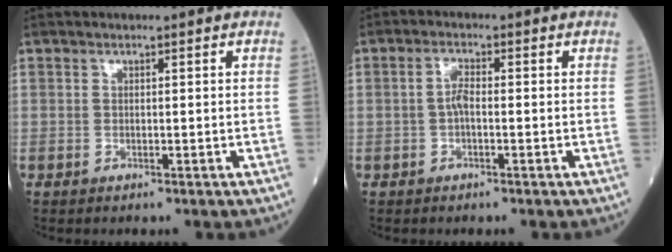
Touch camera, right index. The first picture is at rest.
{"total": 2.4, "force": [-0.5, 0.7, 2.2], "torque": [-0.044, 0.004, -0.009]}